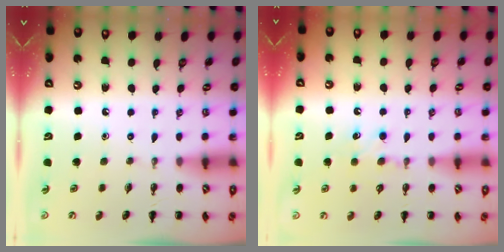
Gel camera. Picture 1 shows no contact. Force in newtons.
{"total": 6.0, "press": 5.8, "slide": 1.7}